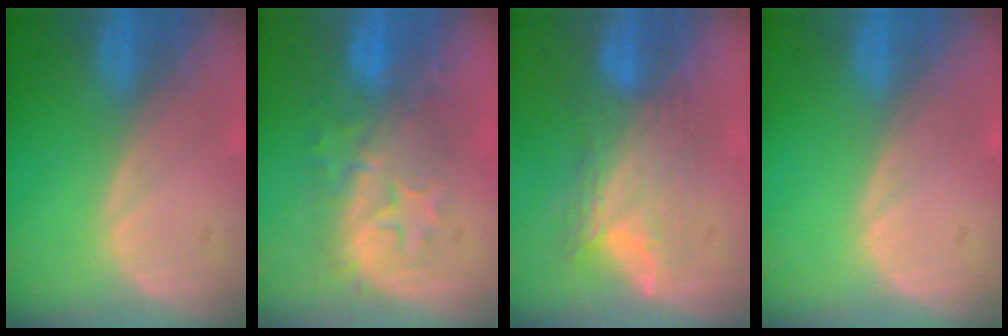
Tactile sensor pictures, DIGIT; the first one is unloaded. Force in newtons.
{"total": 8.4, "press": 8.3, "slide": 1.3}
{"total": 7.1, "press": 6.9, "slide": 1.6}
{"total": 0.0}